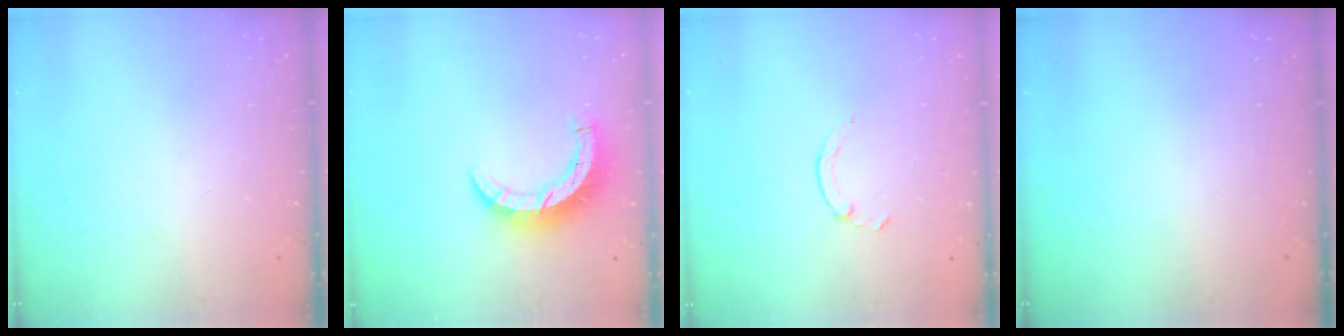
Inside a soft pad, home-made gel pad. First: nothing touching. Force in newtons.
{"total": 8.4, "press": 8.3, "slide": 0.6}
{"total": 1.3, "press": 1.2, "slide": 0.4}
{"total": 0.0}